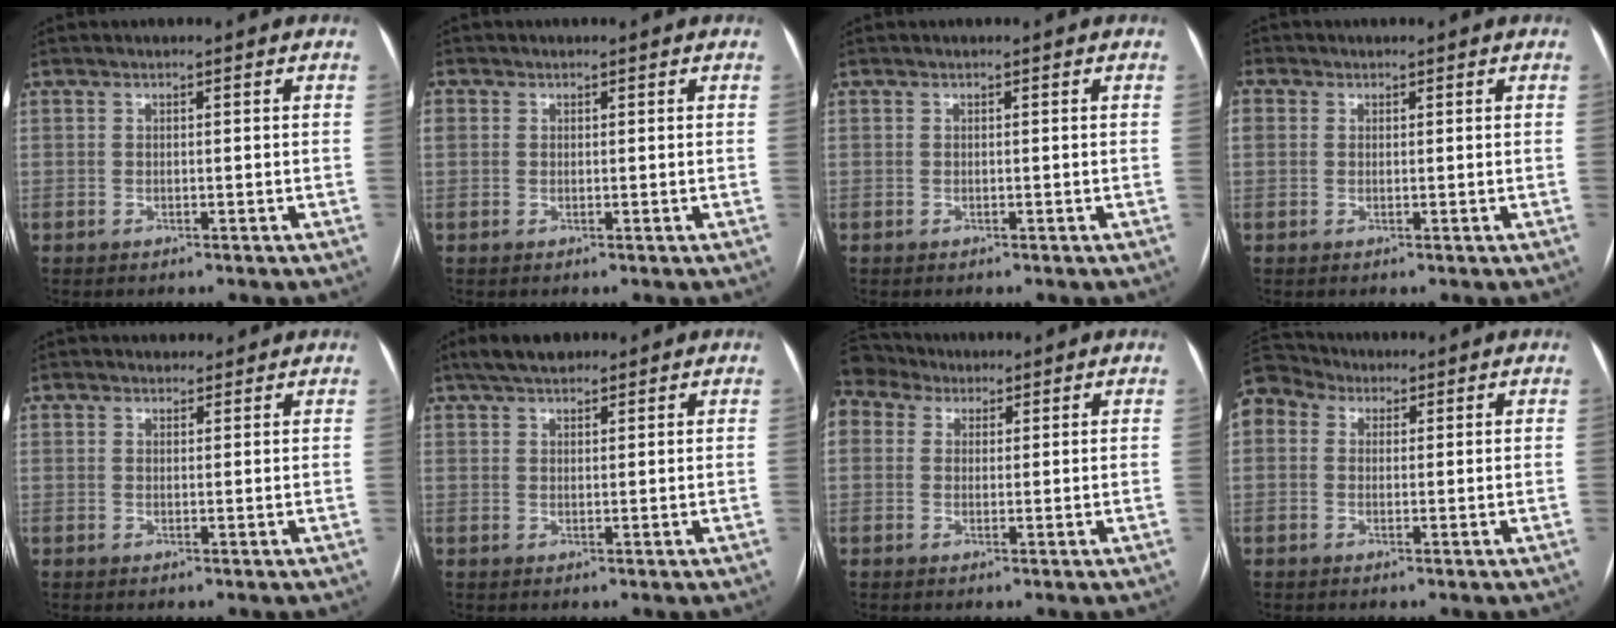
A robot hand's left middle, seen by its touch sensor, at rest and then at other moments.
{"total": 1.9, "force": [0.6, 1.7, 0.6], "torque": [-0.014, 0.009, 0.014]}
{"total": 0.0}
{"total": 3.3, "force": [1.0, 2.9, 1.1], "torque": [-0.035, 0.015, 0.024]}
{"total": 2.5, "force": [2.3, 1.1, 0.1], "torque": [0.000, 0.012, 0.031]}
{"total": 5.0, "force": [4.0, 1.9, 2.4], "torque": [-0.046, 0.022, 0.070]}
{"total": 5.1, "force": [3.8, 3.3, 0.9], "torque": [-0.030, 0.036, 0.077]}
{"total": 9.9, "force": [5.1, 7.5, 4.1], "torque": [-0.109, 0.061, 0.096]}